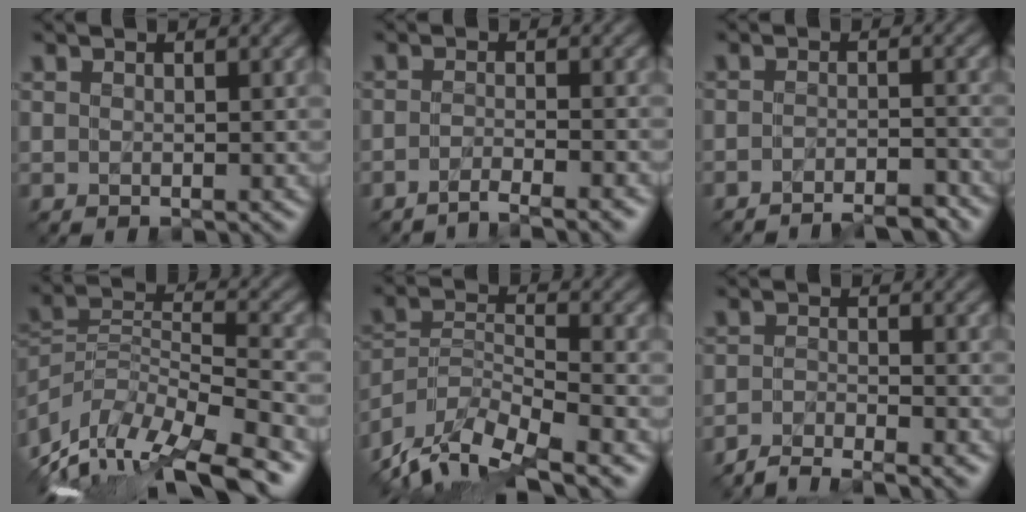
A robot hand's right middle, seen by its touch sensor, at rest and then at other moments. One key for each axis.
{"total": 3.3, "fx": -2.7, "fy": 0.5, "fz": 1.7, "tx": -0.020, "ty": -0.005, "tz": -0.054}
{"total": 3.8, "fx": -3.5, "fy": 0.4, "fz": 1.4, "tx": -0.019, "ty": 0.001, "tz": -0.050}
{"total": 13.5, "fx": -10.8, "fy": 4.6, "fz": 6.6, "tx": -0.132, "ty": 0.007, "tz": -0.172}
{"total": 9.6, "fx": -8.1, "fy": 2.3, "fz": 4.6, "tx": -0.087, "ty": -0.004, "tz": -0.152}
{"total": 3.5, "fx": -3.2, "fy": 0.4, "fz": 1.1, "tx": -0.015, "ty": -0.002, "tz": -0.064}